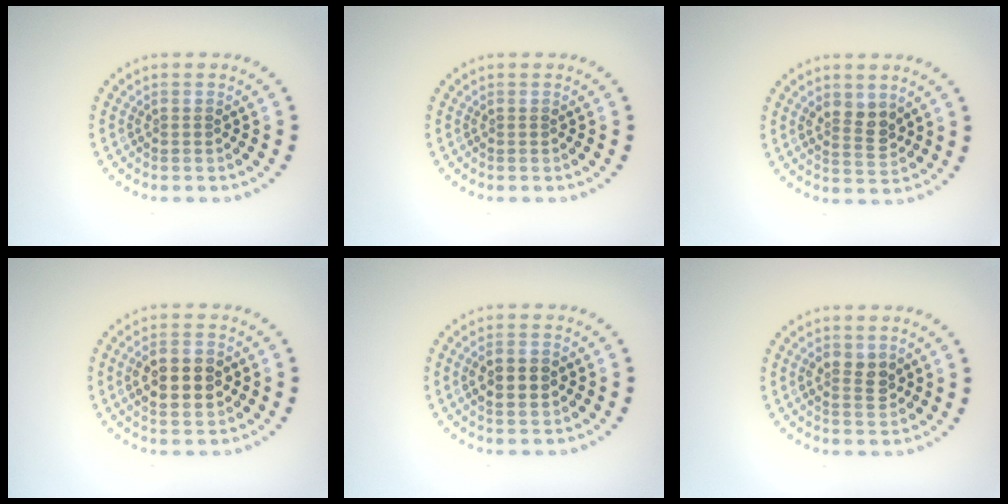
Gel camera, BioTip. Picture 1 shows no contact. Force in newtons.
{"total": 0.0}
{"total": 2.5, "press": 2.4, "slide": 0.7}
{"total": 4.8, "press": 4.7, "slide": 0.3}
{"total": 2.7, "press": 2.7, "slide": 0.3}
{"total": 2.2, "press": 2.2, "slide": 0.4}